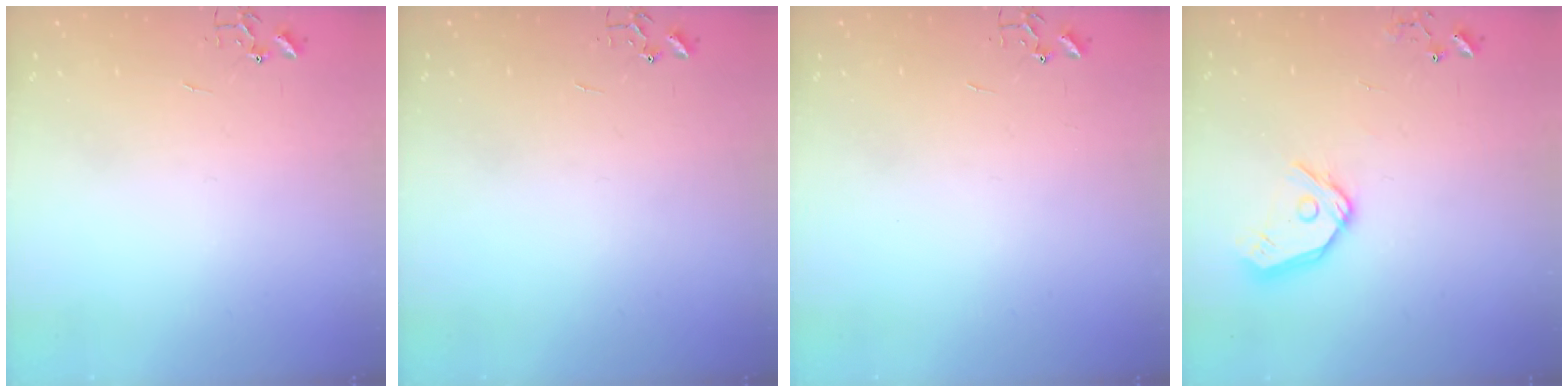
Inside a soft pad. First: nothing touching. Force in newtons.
{"total": 0.0}
{"total": 0.0}
{"total": 12.2, "press": 12.1, "slide": 1.5}